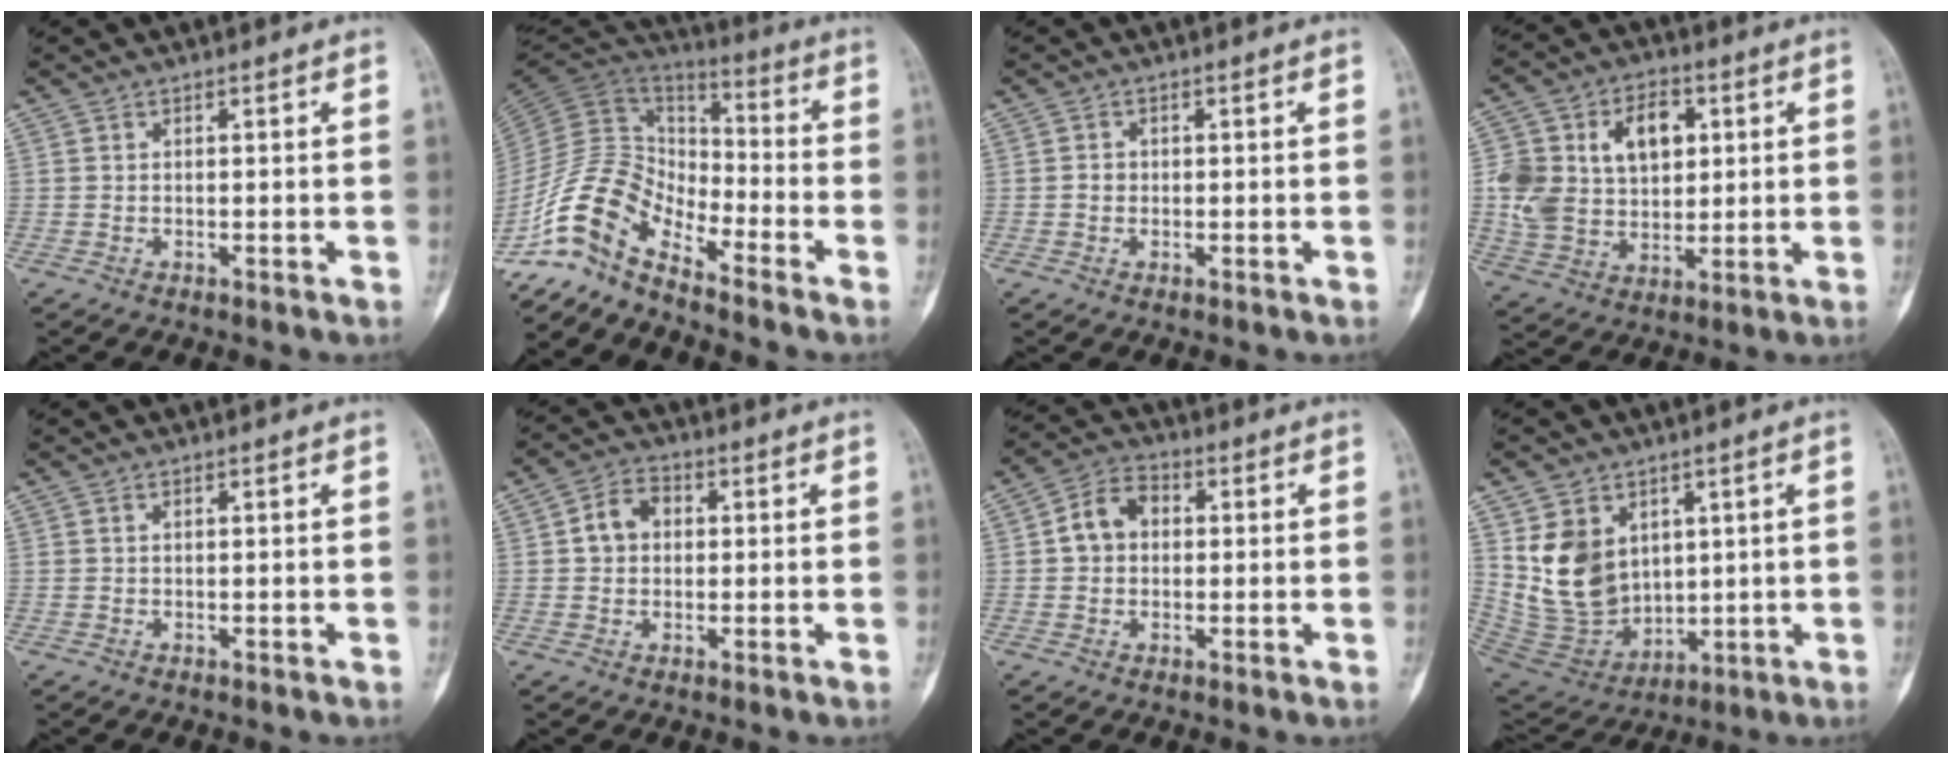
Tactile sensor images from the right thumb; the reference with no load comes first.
{"total": 12.9, "force": [-9.8, 5.6, 6.3], "torque": [-0.122, 0.095, -0.198]}
{"total": 1.3, "force": [-0.1, 1.2, 0.5], "torque": [-0.003, 0.005, -0.004]}
{"total": 16.3, "force": [3.4, 11.5, 11.0], "torque": [-0.163, 0.008, 0.067]}
{"total": 0.0}
{"total": 5.8, "force": [0.7, 4.6, 3.4], "torque": [-0.047, 0.013, 0.005]}
{"total": 6.9, "force": [0.6, 5.5, 4.2], "torque": [-0.061, 0.019, 0.002]}
{"total": 13.3, "force": [4.0, 10.3, 7.5], "torque": [-0.104, -0.028, 0.107]}